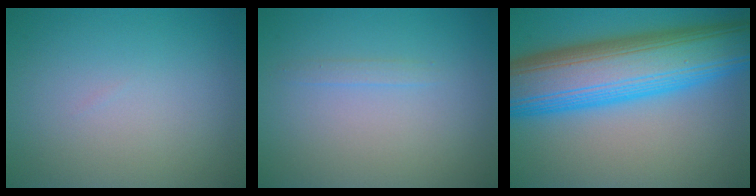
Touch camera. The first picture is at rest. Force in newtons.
{"total": 0.8, "press": 0.8, "slide": 0.1}
{"total": 13.8, "press": 13.8, "slide": 0.1}